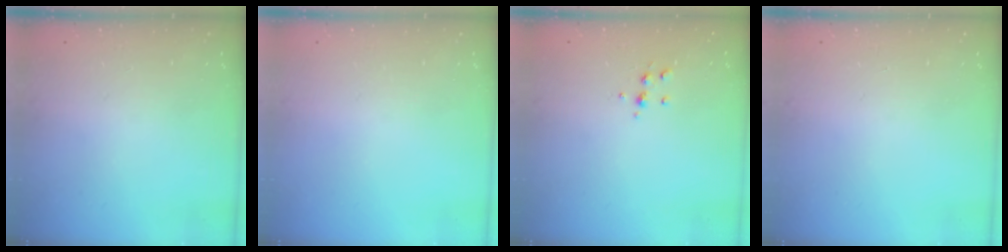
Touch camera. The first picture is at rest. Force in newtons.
{"total": 0.0}
{"total": 5.4, "press": 5.4, "slide": 0.5}
{"total": 0.0}